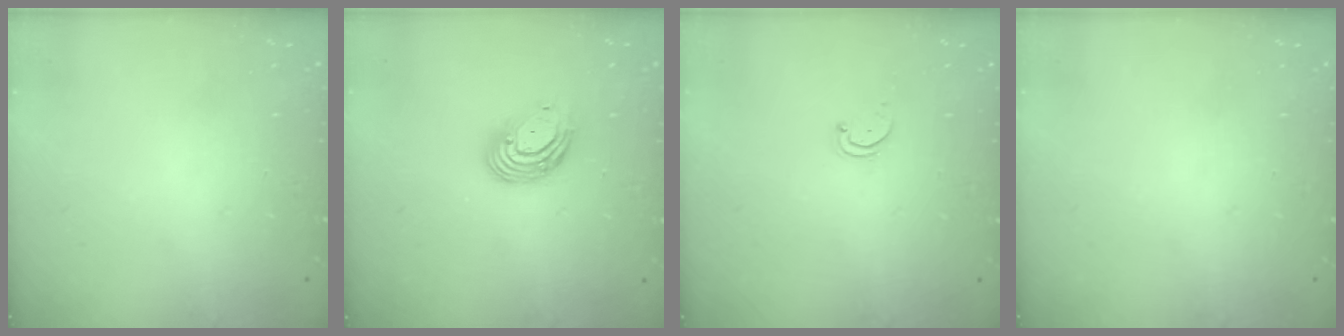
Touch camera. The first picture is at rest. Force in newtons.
{"total": 10.3, "press": 10.3, "slide": 1.0}
{"total": 1.6, "press": 1.6, "slide": 0.4}
{"total": 0.0}